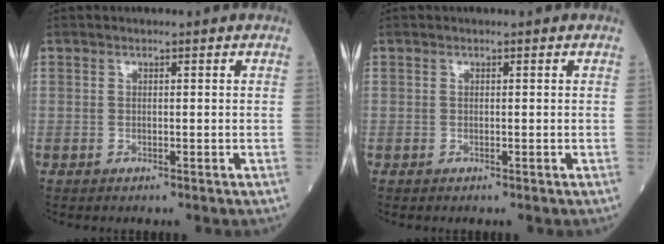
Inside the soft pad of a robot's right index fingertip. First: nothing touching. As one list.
[{"total": 0.0}]